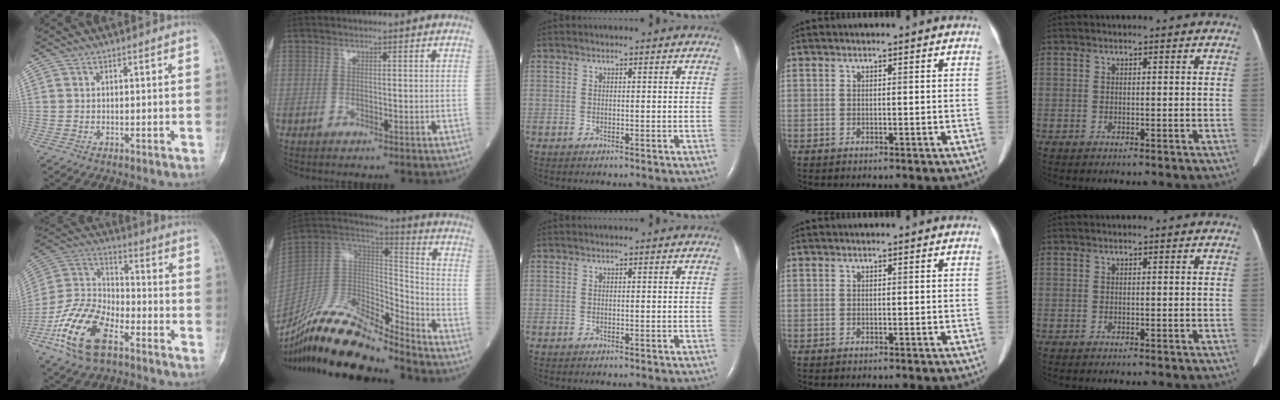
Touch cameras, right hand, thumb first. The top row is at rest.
{"thumb": {"total": 18.0, "force": [-9.3, 9.0, 12.5], "torque": [-0.253, 0.049, -0.183]}, "index": {"total": 19.7, "force": [-16.8, 3.7, 9.6], "torque": [-0.191, 0.018, -0.313]}}